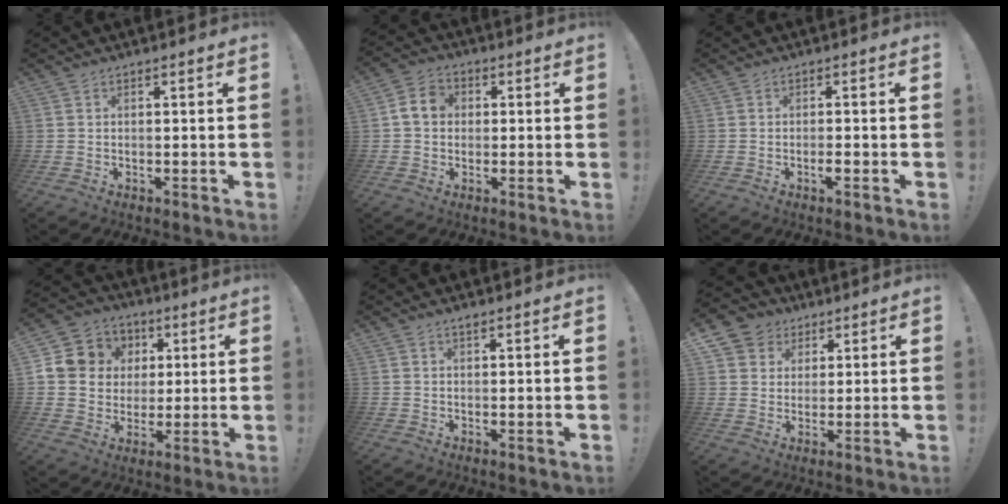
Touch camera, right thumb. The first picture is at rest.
{"total": 6.9, "force": [0.7, 5.7, 3.8], "torque": [-0.060, 0.018, 0.017]}
{"total": 1.9, "force": [-1.1, 0.2, 1.5], "torque": [-0.028, 0.001, -0.018]}
{"total": 12.1, "force": [3.2, 11.1, 3.4], "torque": [-0.053, -0.006, 0.079]}
{"total": 1.0, "force": [0.9, 0.1, 0.6], "torque": [-0.004, -0.002, 0.014]}
{"total": 7.5, "force": [3.0, 6.7, 1.5], "torque": [-0.017, -0.017, 0.063]}